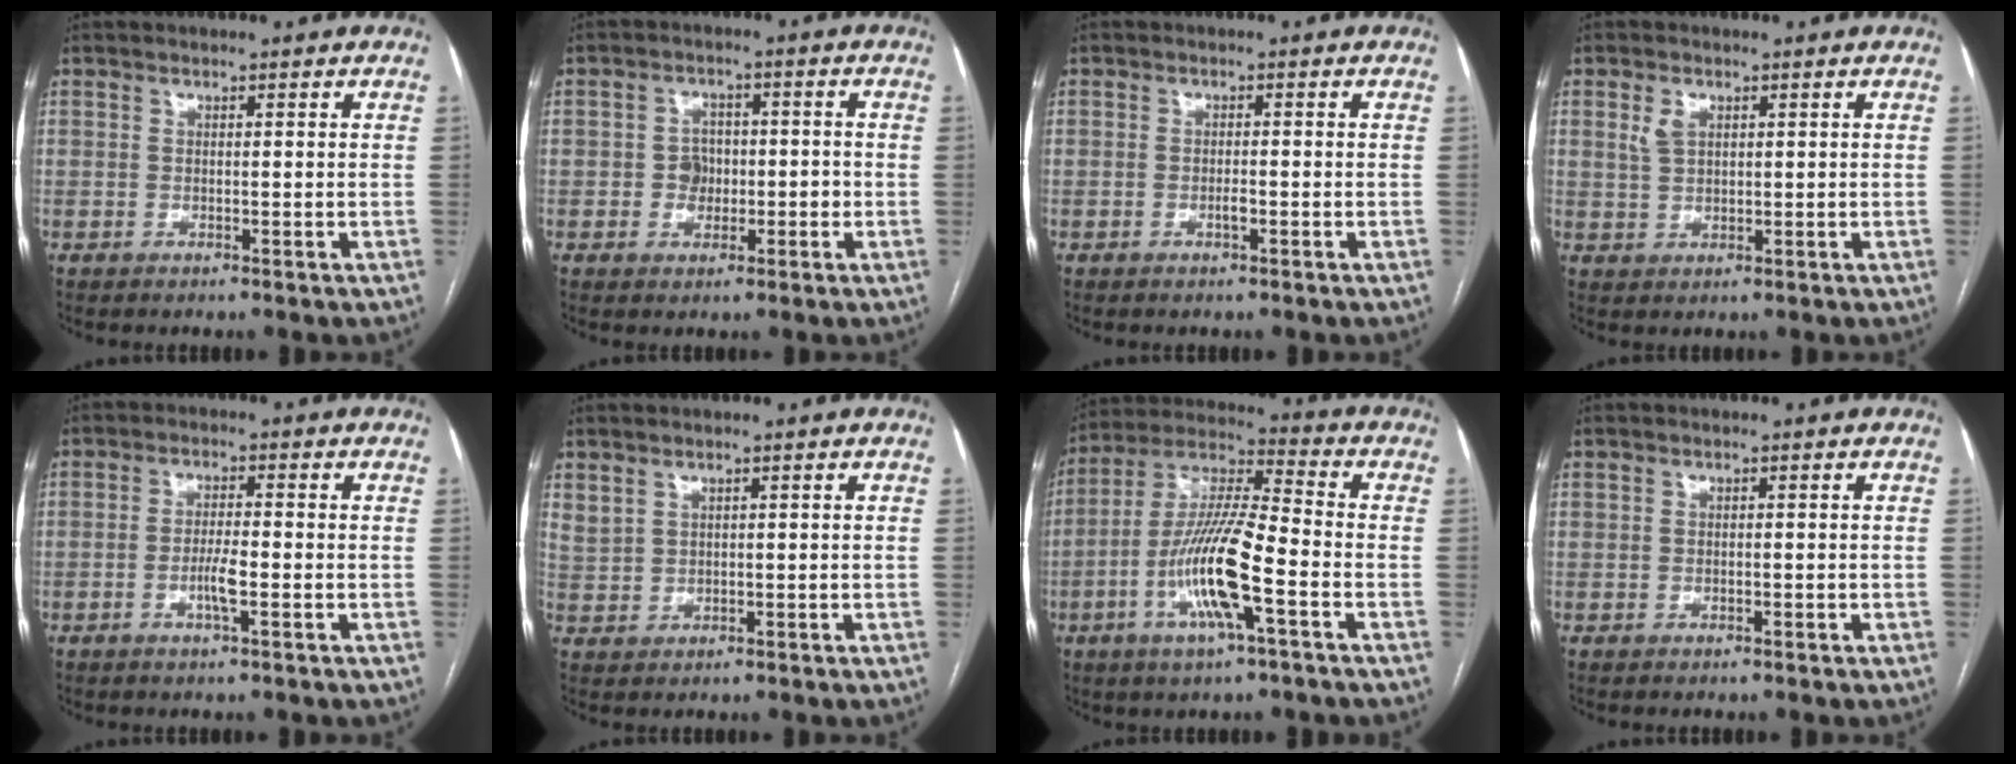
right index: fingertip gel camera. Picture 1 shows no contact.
{"total": 3.3, "force": [-0.3, 3.0, 1.2], "torque": [-0.010, 0.010, 0.000]}
{"total": 1.0, "force": [-0.4, 0.2, 0.9], "torque": [-0.020, 0.000, -0.007]}
{"total": 2.8, "force": [1.2, 1.7, 1.9], "torque": [-0.041, 0.007, 0.028]}
{"total": 3.4, "force": [-1.1, 0.2, 3.2], "torque": [-0.063, -0.001, -0.022]}
{"total": 2.4, "force": [1.8, 1.3, 0.6], "torque": [-0.014, 0.006, 0.043]}
{"total": 14.2, "force": [-4.6, 1.5, 13.4], "torque": [-0.269, -0.002, -0.088]}
{"total": 0.0}